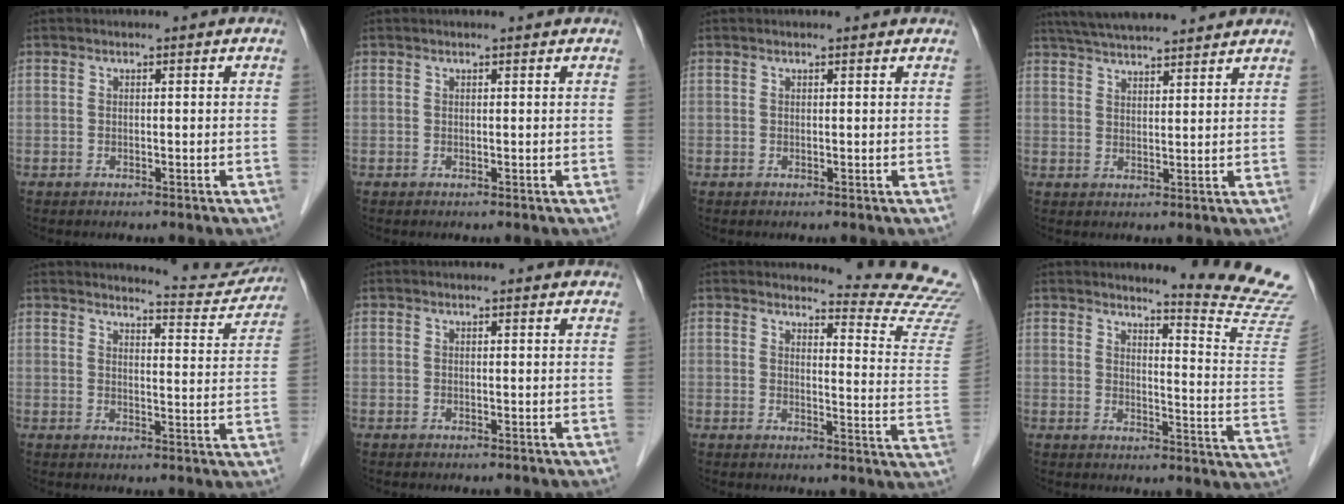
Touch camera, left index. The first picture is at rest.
{"total": 0.9, "force": [0.9, 0.1, 0.2], "torque": [-0.011, 0.004, 0.011]}
{"total": 1.4, "force": [1.4, 0.2, 0.2], "torque": [-0.014, 0.006, 0.012]}
{"total": 13.5, "force": [12.1, 1.5, 5.7], "torque": [-0.100, 0.036, 0.182]}
{"total": 9.5, "force": [9.5, 0.8, 0.3], "torque": [0.006, -0.032, 0.102]}
{"total": 2.9, "force": [2.8, 0.4, 0.5], "torque": [-0.012, 0.004, 0.020]}
{"total": 14.1, "force": [14.1, -1.0, 0.7], "torque": [0.005, -0.142, 0.133]}
{"total": 13.6, "force": [13.1, -2.6, 2.6], "torque": [-0.040, -0.131, 0.142]}